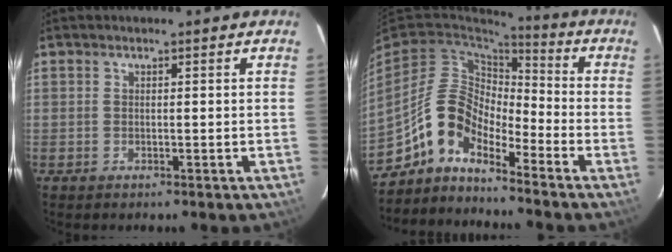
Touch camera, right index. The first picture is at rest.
{"total": 9.6, "force": [-6.8, 4.2, 5.3], "torque": [-0.102, 0.026, -0.148]}